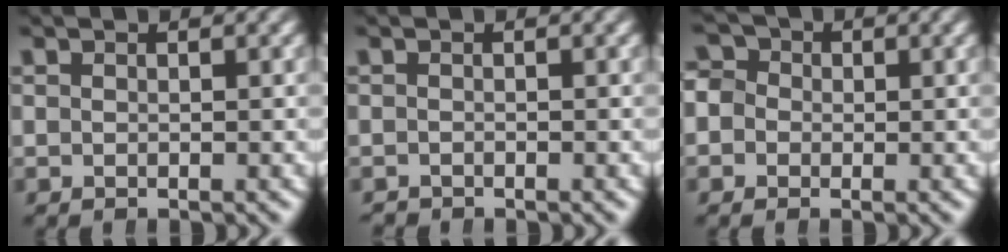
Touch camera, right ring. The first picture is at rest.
{"total": 0.9, "force": [-0.8, 0.1, -0.3], "torque": [0.005, -0.005, -0.011]}
{"total": 5.7, "force": [0.7, 5.2, 2.2], "torque": [-0.053, 0.004, -0.006]}